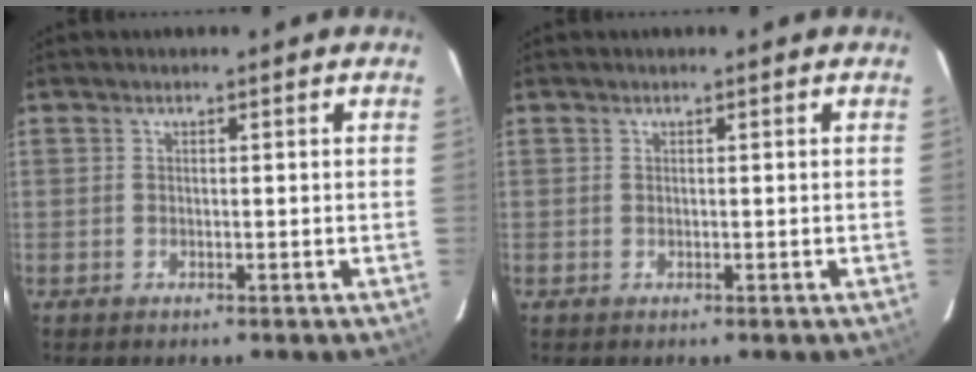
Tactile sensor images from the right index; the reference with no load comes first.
{"total": 0.0}